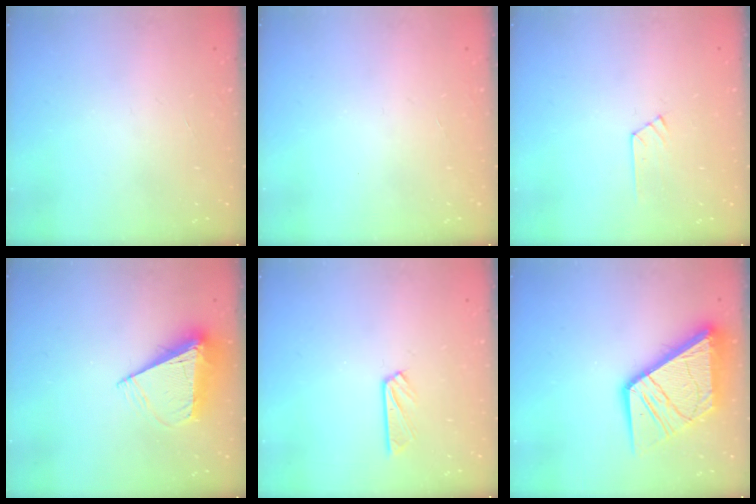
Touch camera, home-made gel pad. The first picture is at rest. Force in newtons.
{"total": 0.0}
{"total": 5.1, "press": 5.1, "slide": 0.6}
{"total": 9.5, "press": 9.5, "slide": 0.9}
{"total": 4.3, "press": 4.2, "slide": 0.5}
{"total": 19.2, "press": 19.1, "slide": 2.3}